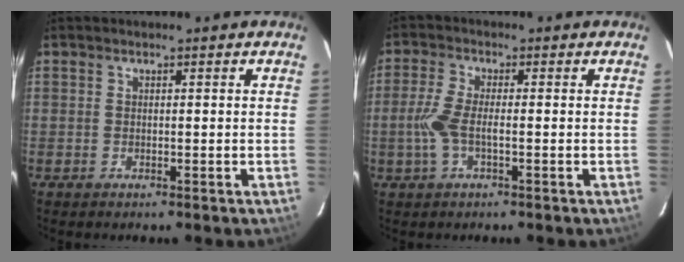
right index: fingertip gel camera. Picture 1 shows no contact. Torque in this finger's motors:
{"motor_torque": [0.25, -0.05, 0.35, 0.12]}